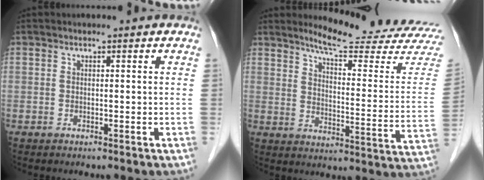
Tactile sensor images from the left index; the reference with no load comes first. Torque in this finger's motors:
{"motor_torque": [-0.26, -0.28, 0.04, 0.00]}